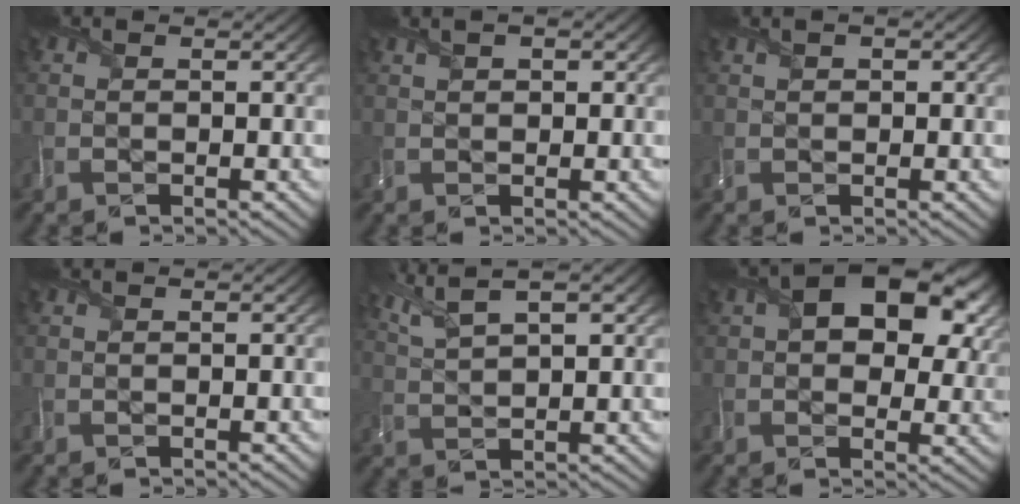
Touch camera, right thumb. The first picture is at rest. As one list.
[{"total": 2.9, "force": [1.6, 1.4, 1.9], "torque": [-0.033, 0.000, 0.021]}, {"total": 1.9, "force": [1.0, 1.0, 1.2], "torque": [-0.019, -0.005, 0.015]}, {"total": 0.0}, {"total": 7.2, "force": [4.6, 1.9, 5.1], "torque": [-0.119, 0.015, 0.089]}, {"total": 12.6, "force": [4.2, 7.5, 9.1], "torque": [-0.150, 0.006, 0.071]}]